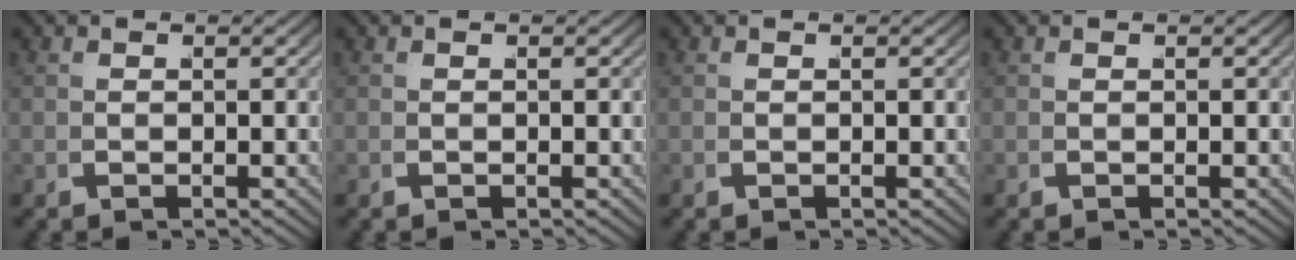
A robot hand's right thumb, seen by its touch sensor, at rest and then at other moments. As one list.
[{"total": 0.0}, {"total": 0.0}, {"total": 0.0}]